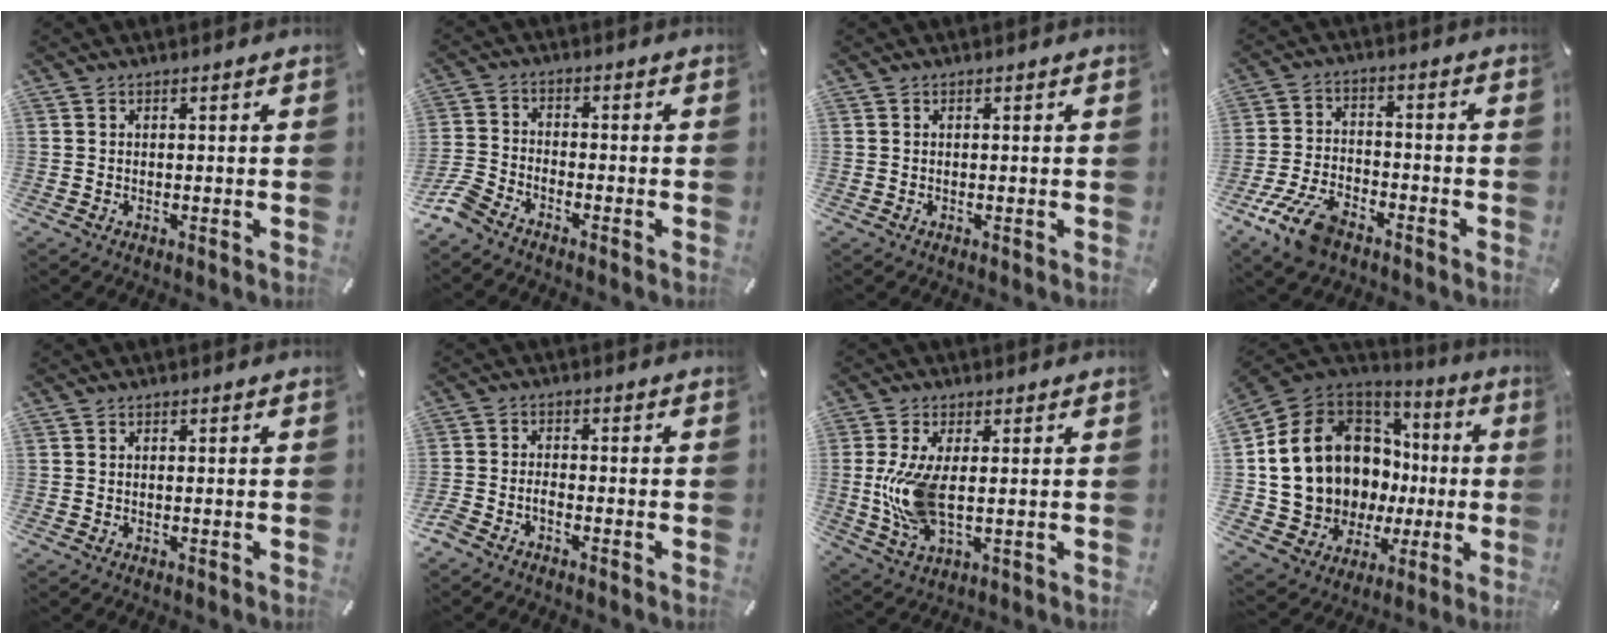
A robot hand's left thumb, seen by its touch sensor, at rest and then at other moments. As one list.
[{"total": 6.1, "force": [-5.1, 2.2, 2.4], "torque": [-0.073, 0.007, -0.104]}, {"total": 0.0}, {"total": 10.8, "force": [-7.0, 5.3, 6.3], "torque": [-0.129, 0.033, -0.129]}, {"total": 0.0}, {"total": 2.7, "force": [-2.3, 1.0, 1.0], "torque": [-0.031, 0.003, -0.046]}, {"total": 11.0, "force": [0.7, 5.2, 9.6], "torque": [-0.224, -0.019, 0.012]}, {"total": 17.5, "force": [2.5, 14.8, 8.9], "torque": [-0.188, -0.046, 0.081]}]